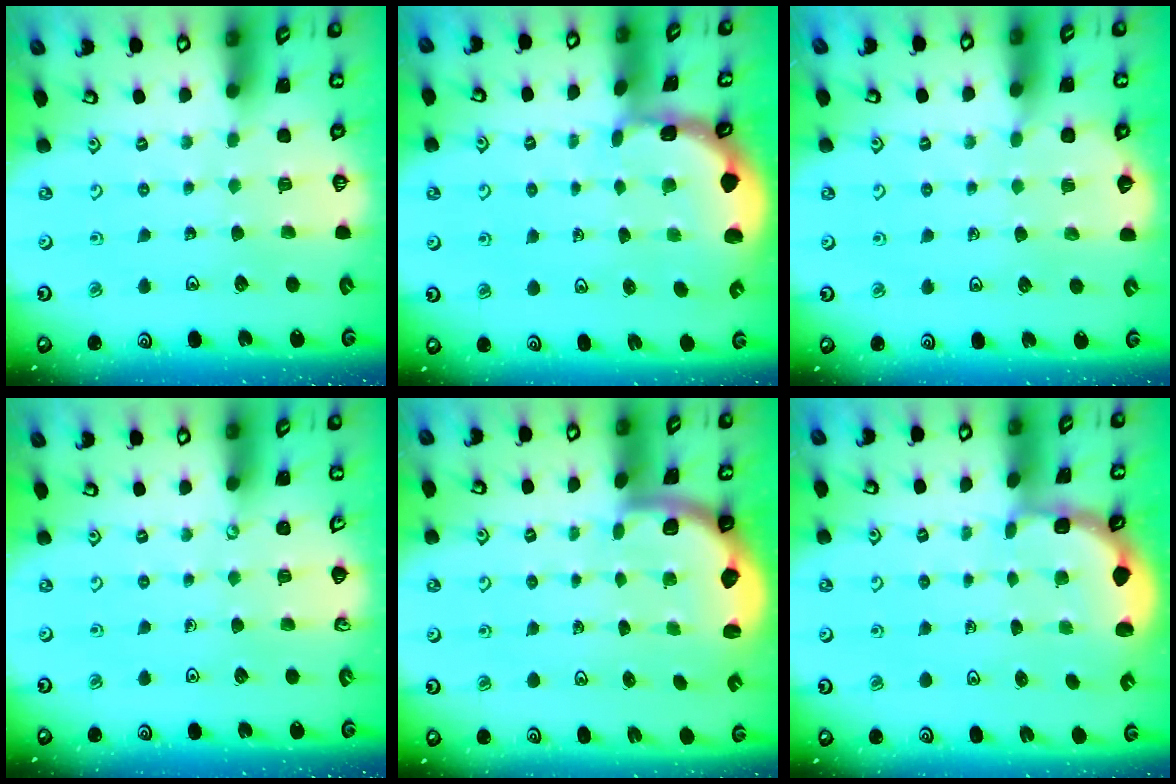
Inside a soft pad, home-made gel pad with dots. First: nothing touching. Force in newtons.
{"total": 1.4, "press": 1.4, "slide": 0.0}
{"total": 2.3, "press": 2.2, "slide": 0.4}
{"total": 0.0}
{"total": 2.0, "press": 2.0, "slide": 0.5}
{"total": 1.8, "press": 1.4, "slide": 1.1}